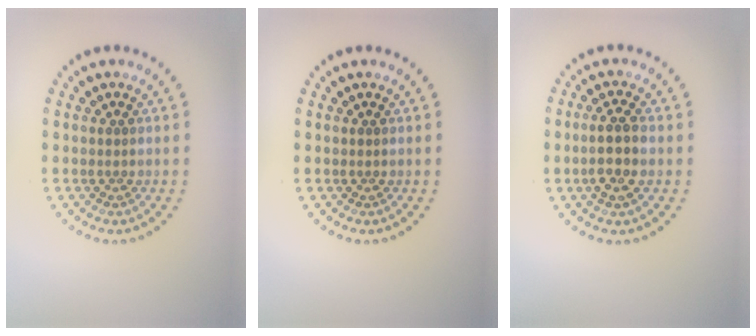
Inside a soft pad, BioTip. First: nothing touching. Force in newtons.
{"total": 0.0}
{"total": 2.9, "press": 2.7, "slide": 1.0}